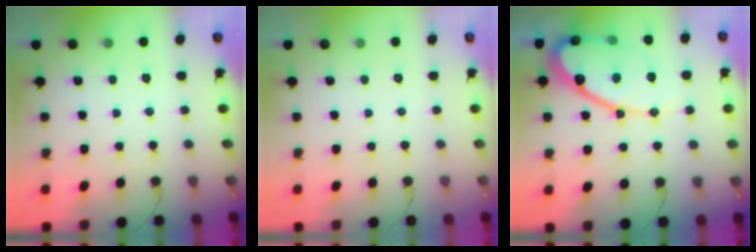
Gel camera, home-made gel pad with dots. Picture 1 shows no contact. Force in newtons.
{"total": 0.0}
{"total": 18.2, "press": 18.1, "slide": 1.8}